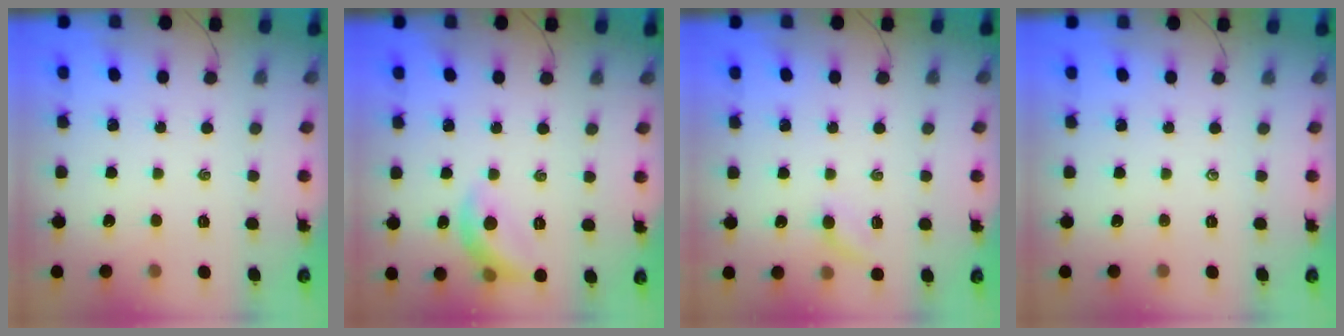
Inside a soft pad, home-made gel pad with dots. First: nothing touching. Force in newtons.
{"total": 10.1, "press": 10.1, "slide": 0.2}
{"total": 4.9, "press": 4.8, "slide": 0.9}
{"total": 0.0}